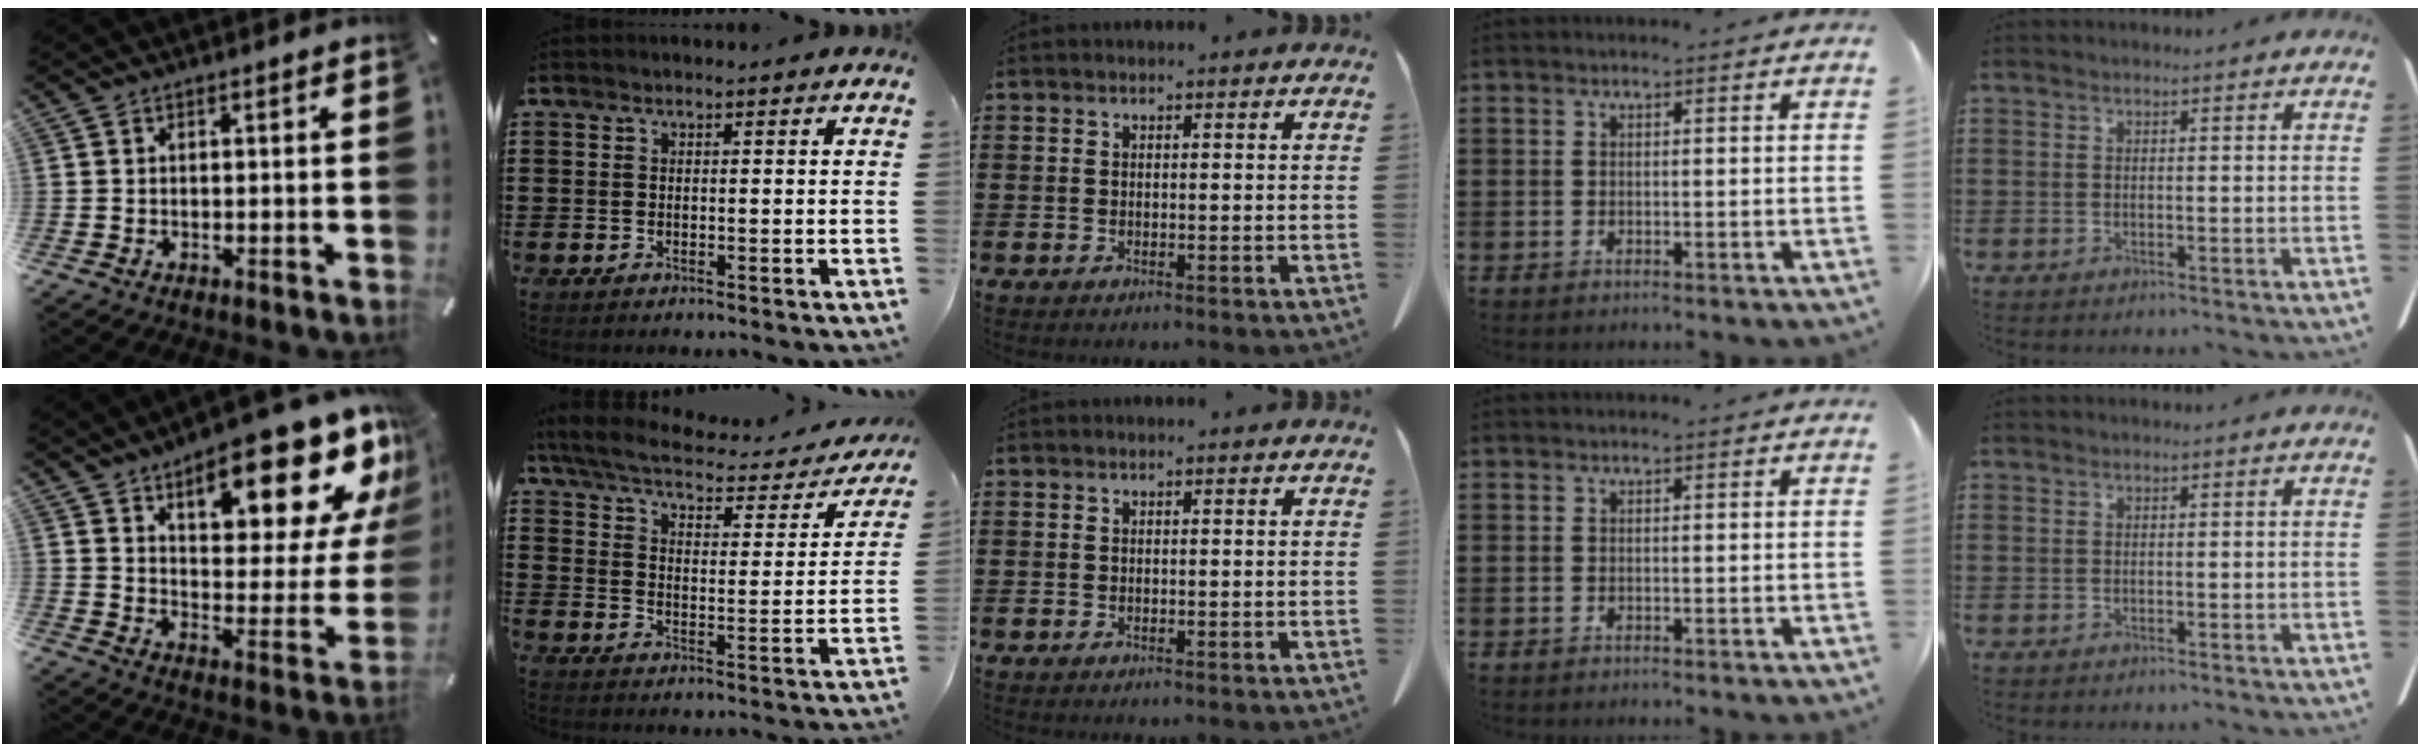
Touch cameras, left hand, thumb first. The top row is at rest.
{"thumb": {"total": 20.8, "force": [13.3, 8.2, 13.7], "torque": [-0.172, -0.097, 0.215]}, "index": {"total": 4.6, "force": [3.9, 0.7, 2.3], "torque": [-0.066, -0.028, 0.061]}}